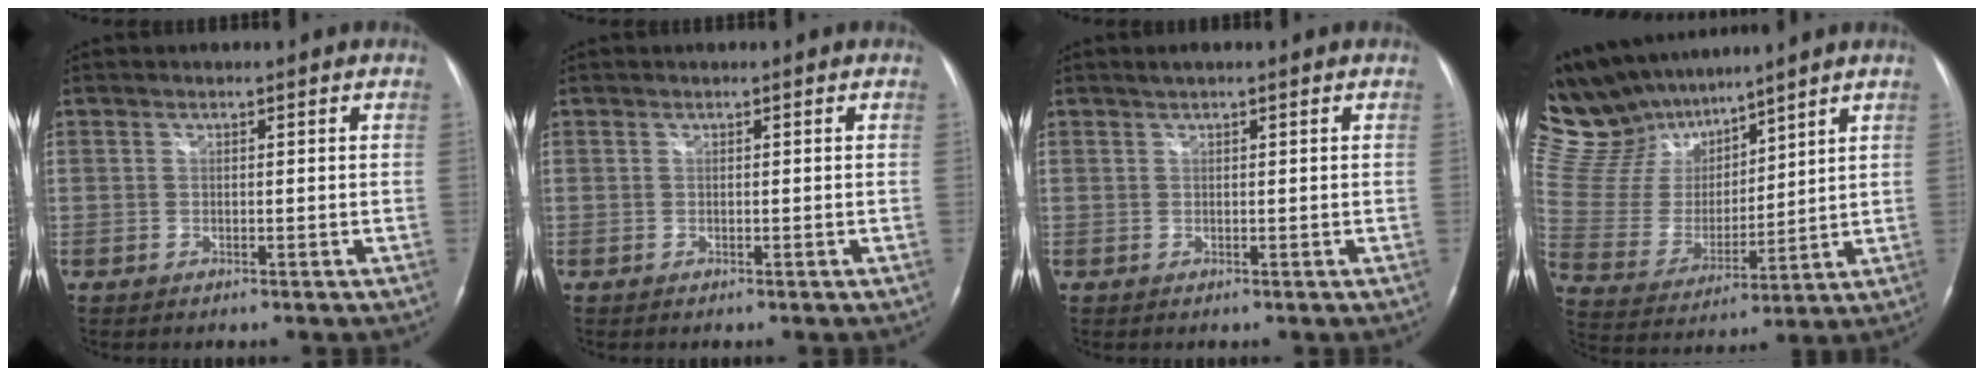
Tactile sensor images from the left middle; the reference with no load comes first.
{"total": 0.0}
{"total": 1.2, "force": [0.9, 0.1, 0.8], "torque": [-0.018, 0.012, 0.016]}
{"total": 17.2, "force": [15.2, 5.7, 5.7], "torque": [-0.127, 0.029, 0.303]}